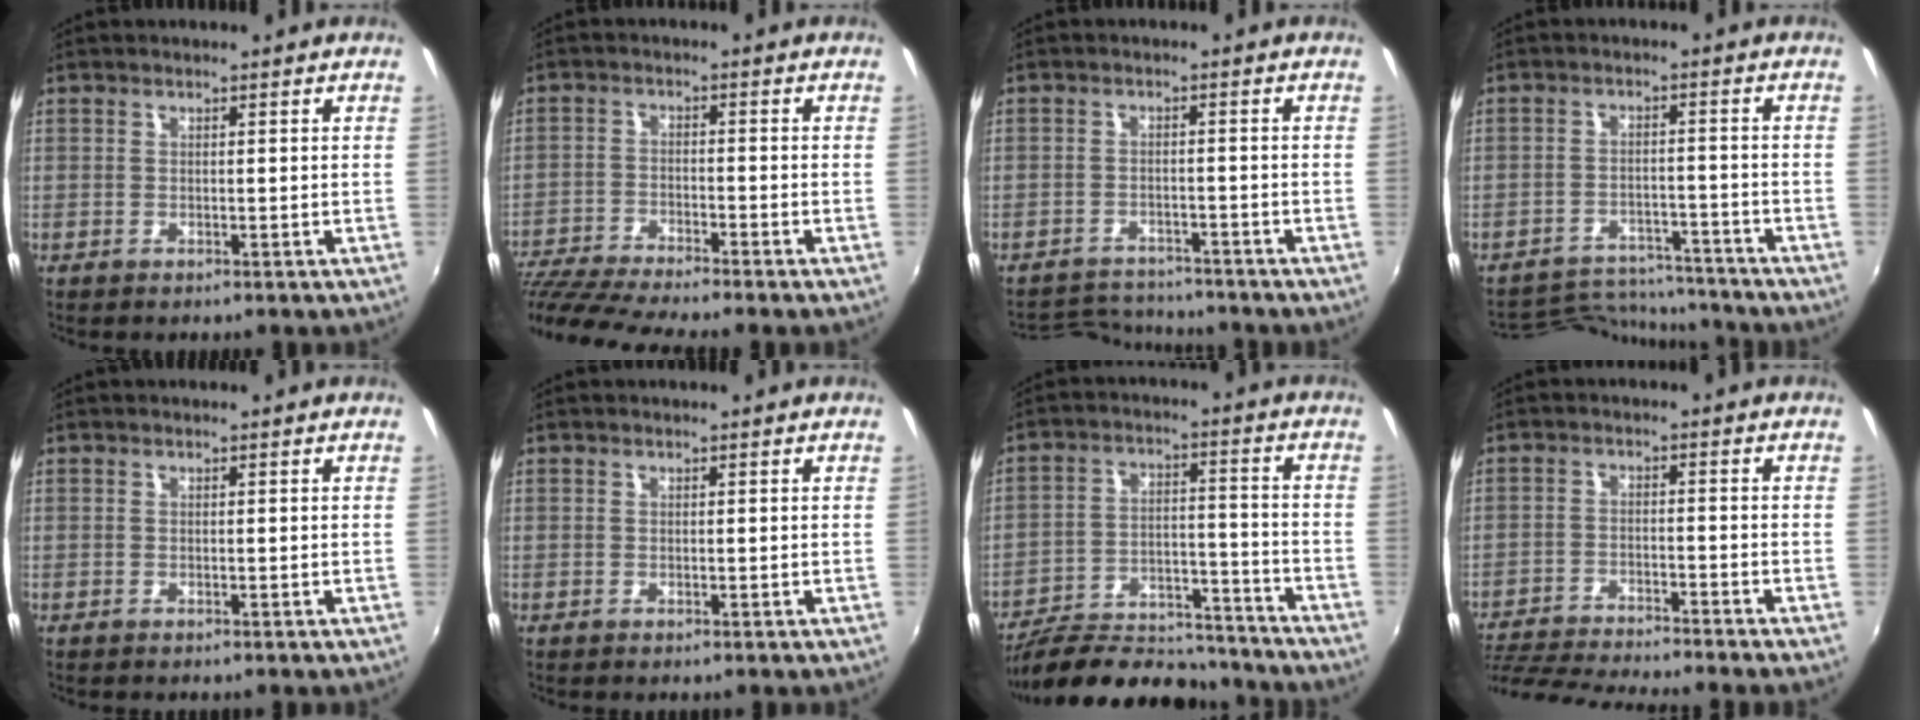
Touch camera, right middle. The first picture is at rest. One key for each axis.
{"total": 11.9, "fx": -10.6, "fy": -0.2, "fz": 5.2, "tx": -0.127, "ty": -0.030, "tz": -0.192}
{"total": 7.2, "fx": -7.1, "fy": 1.3, "fz": 0.8, "tx": -0.034, "ty": 0.008, "tz": -0.113}
{"total": 11.8, "fx": -11.4, "fy": 2.3, "fz": 2.0, "tx": -0.058, "ty": 0.017, "tz": -0.167}
{"total": 0.0}
{"total": 0.0}
{"total": 21.8, "fx": -19.2, "fy": 6.5, "fz": 8.0, "tx": -0.149, "ty": 0.015, "tz": -0.271}
{"total": 13.4, "fx": -12.1, "fy": -0.1, "fz": 5.7, "tx": -0.131, "ty": -0.021, "tz": -0.199}